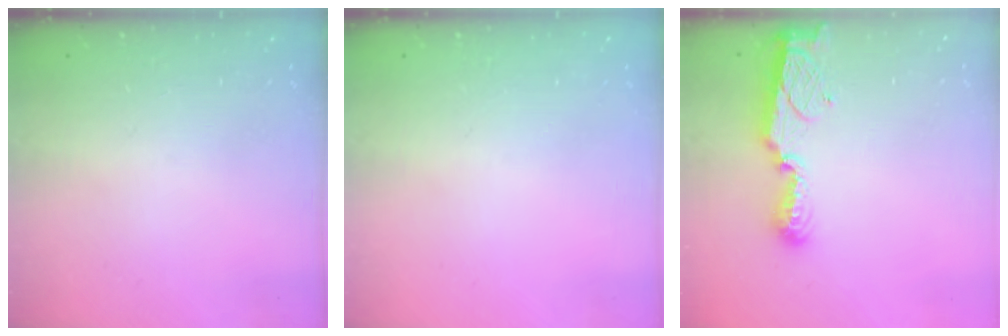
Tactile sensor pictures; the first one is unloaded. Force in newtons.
{"total": 0.0}
{"total": 8.5, "press": 8.4, "slide": 0.2}